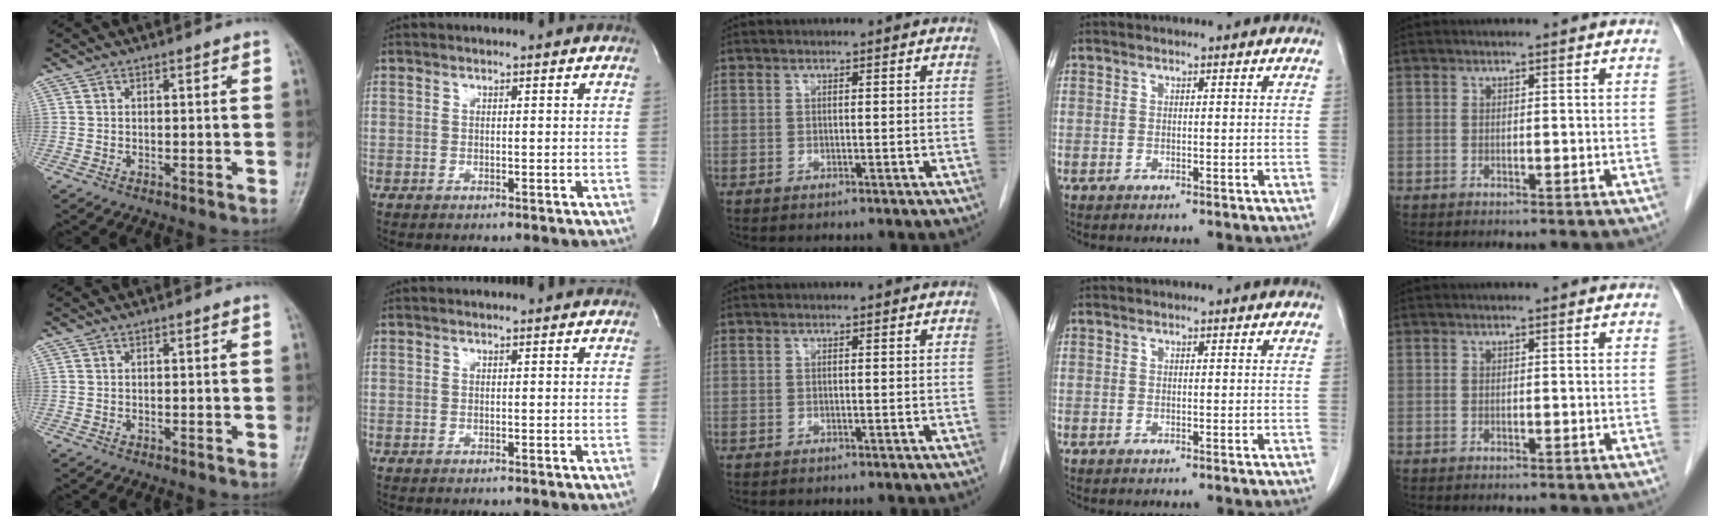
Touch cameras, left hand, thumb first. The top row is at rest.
{}